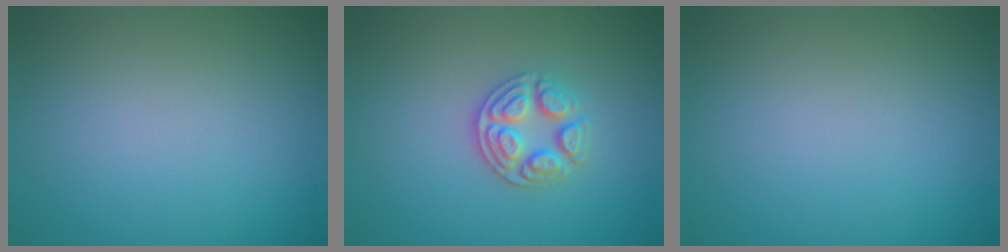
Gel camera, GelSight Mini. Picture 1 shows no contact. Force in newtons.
{"total": 3.2, "press": 2.9, "slide": 1.4}
{"total": 0.0}